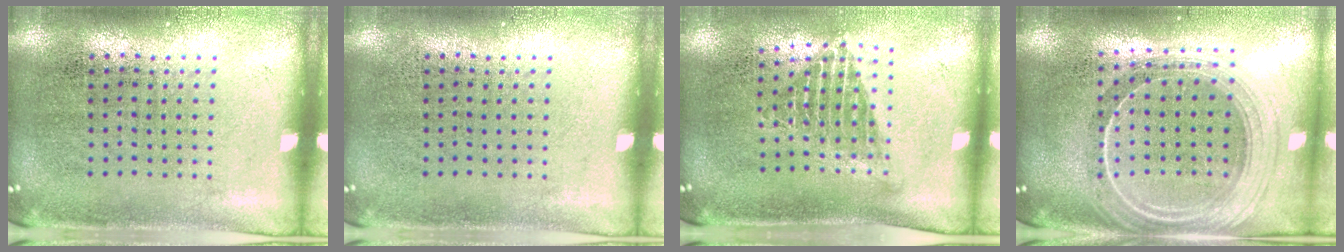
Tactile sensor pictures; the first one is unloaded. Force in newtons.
{"total": 0.0}
{"total": 1.4, "press": 1.1, "slide": 0.9}
{"total": 2.4, "press": 2.0, "slide": 1.3}